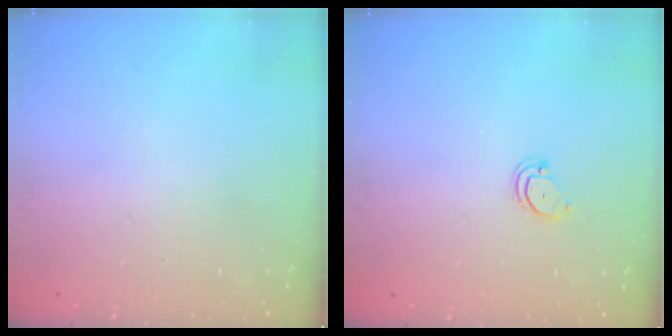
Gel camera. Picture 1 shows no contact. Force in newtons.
{"total": 3.0, "press": 3.0, "slide": 0.3}